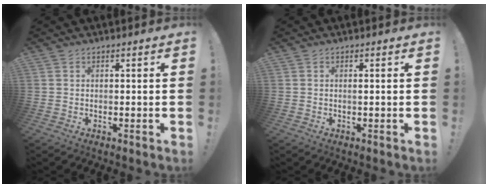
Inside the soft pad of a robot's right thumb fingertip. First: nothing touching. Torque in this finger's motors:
{"motor_torque": [-0.12, -0.25, -0.04, 0.17, 0.02]}